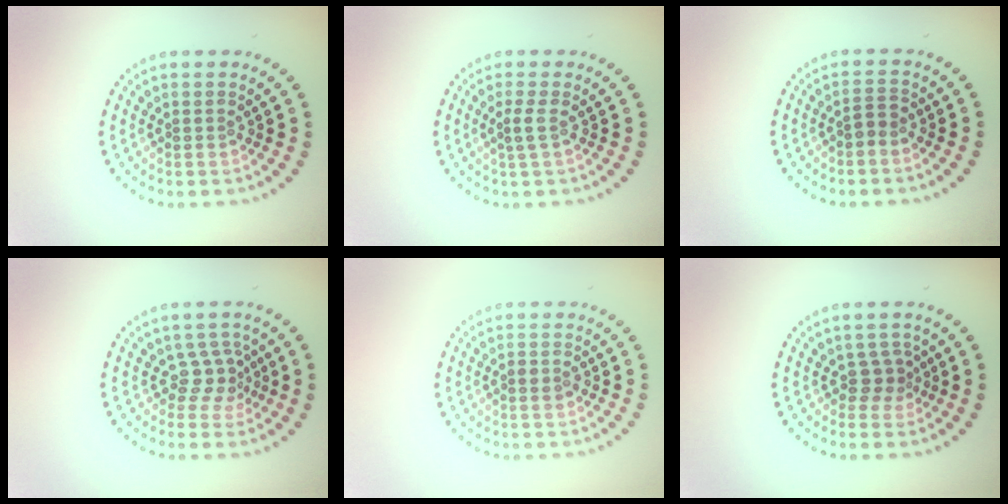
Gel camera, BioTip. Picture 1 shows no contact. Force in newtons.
{"total": 1.2, "press": 0.9, "slide": 0.8}
{"total": 1.4, "press": 1.2, "slide": 0.6}
{"total": 2.3, "press": 1.5, "slide": 1.7}
{"total": 1.1, "press": 1.1, "slide": 0.3}
{"total": 2.0, "press": 1.4, "slide": 1.4}